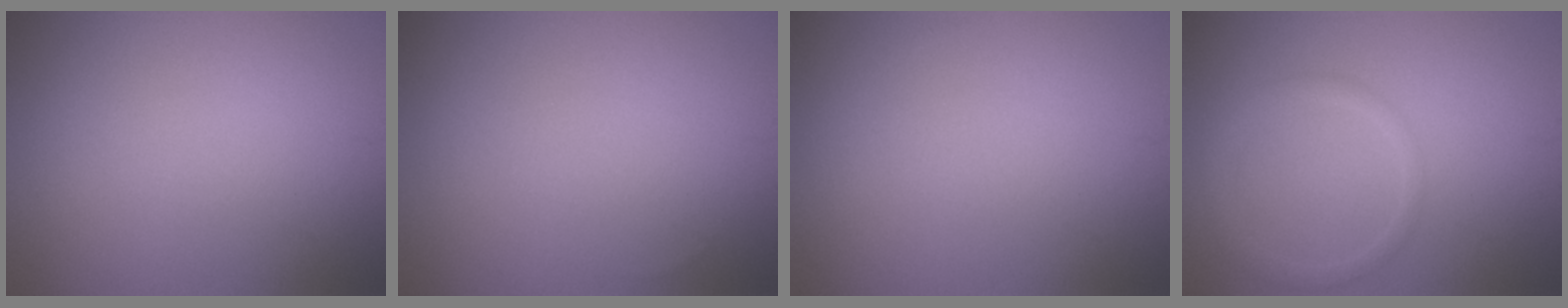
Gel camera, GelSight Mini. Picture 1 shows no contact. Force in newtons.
{"total": 0.0}
{"total": 0.0}
{"total": 1.7, "press": 1.7, "slide": 0.1}